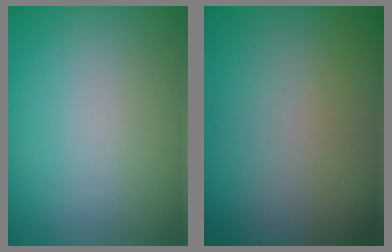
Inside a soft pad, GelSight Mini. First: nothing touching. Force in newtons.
{"total": 0.0}